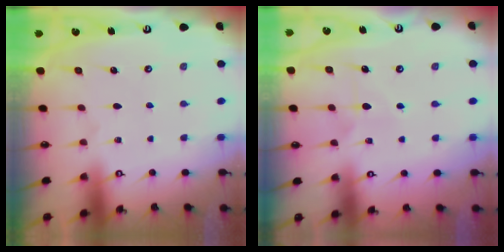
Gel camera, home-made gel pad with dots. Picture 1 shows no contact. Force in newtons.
{"total": 5.5, "press": 5.4, "slide": 0.8}